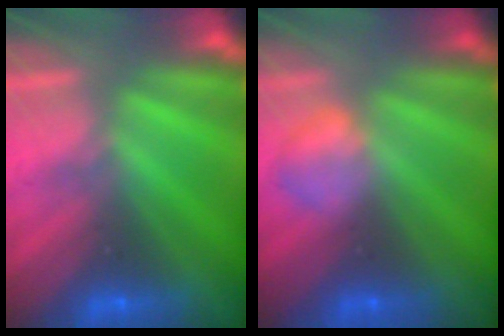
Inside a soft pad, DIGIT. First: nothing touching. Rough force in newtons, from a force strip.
{"total": 2.2}